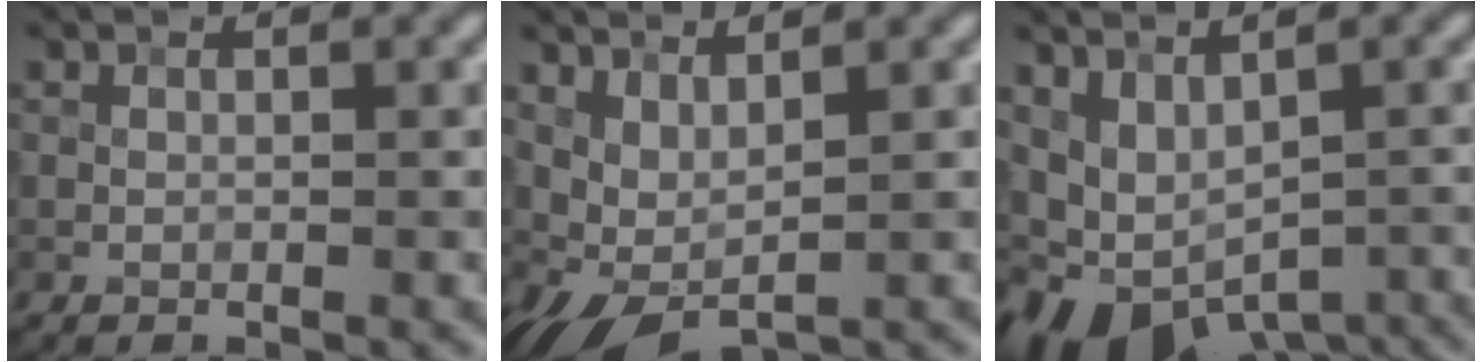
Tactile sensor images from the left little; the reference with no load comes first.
{"total": 2.4, "force": [1.5, 0.7, 1.8], "torque": [-0.046, -0.002, 0.033]}
{"total": 7.4, "force": [-3.9, 4.1, 4.8], "torque": [-0.077, -0.019, -0.050]}